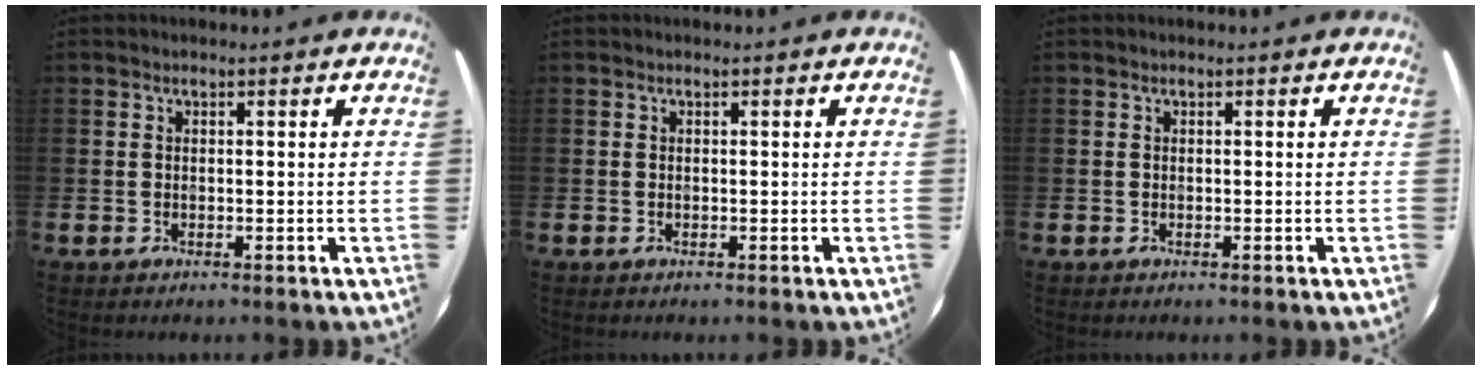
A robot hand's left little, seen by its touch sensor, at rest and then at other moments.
{"total": 0.0}
{"total": 0.0}